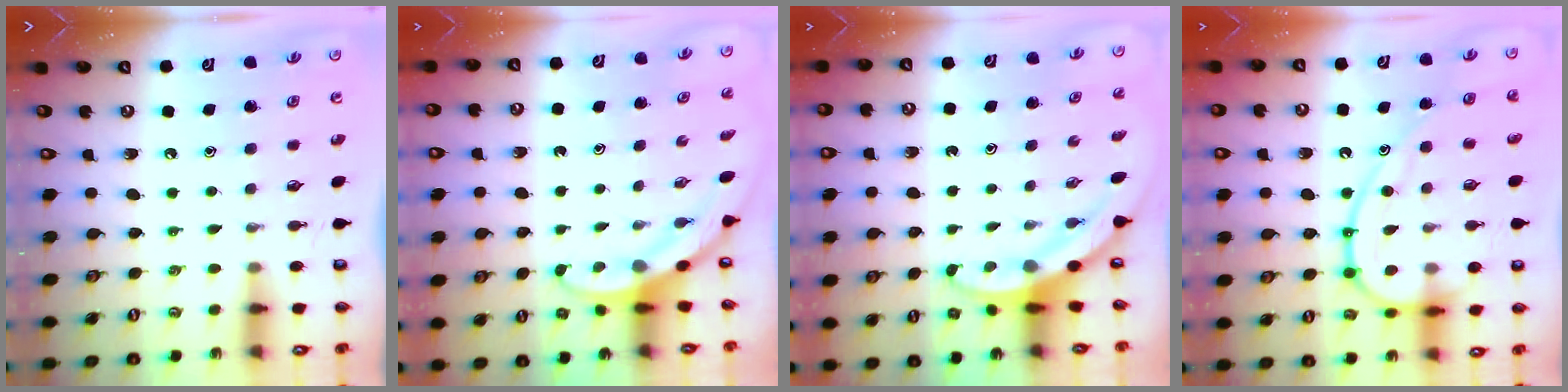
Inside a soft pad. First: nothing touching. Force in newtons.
{"total": 3.0, "press": 3.0, "slide": 0.1}
{"total": 3.5, "press": 3.5, "slide": 0.2}
{"total": 17.2, "press": 17.1, "slide": 1.5}